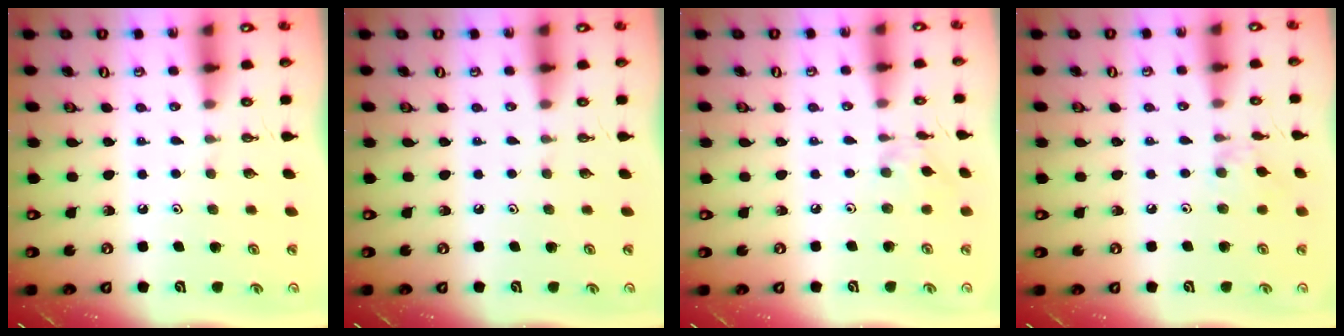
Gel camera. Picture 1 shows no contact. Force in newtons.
{"total": 0.0}
{"total": 1.4, "press": 1.3, "slide": 0.2}
{"total": 4.5, "press": 4.4, "slide": 0.6}